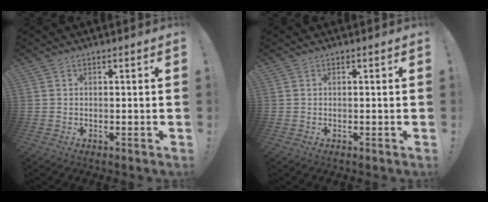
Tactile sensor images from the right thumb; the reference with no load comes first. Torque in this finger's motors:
{"motor_torque": [0.00, 0.00, 0.00, 0.00, 0.00]}